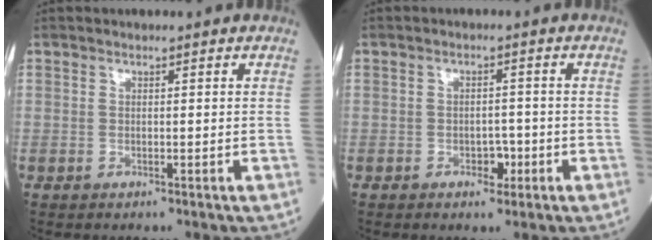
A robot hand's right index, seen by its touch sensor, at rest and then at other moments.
{"total": 2.5, "force": [-1.2, 1.5, 1.7], "torque": [-0.017, 0.006, -0.014]}